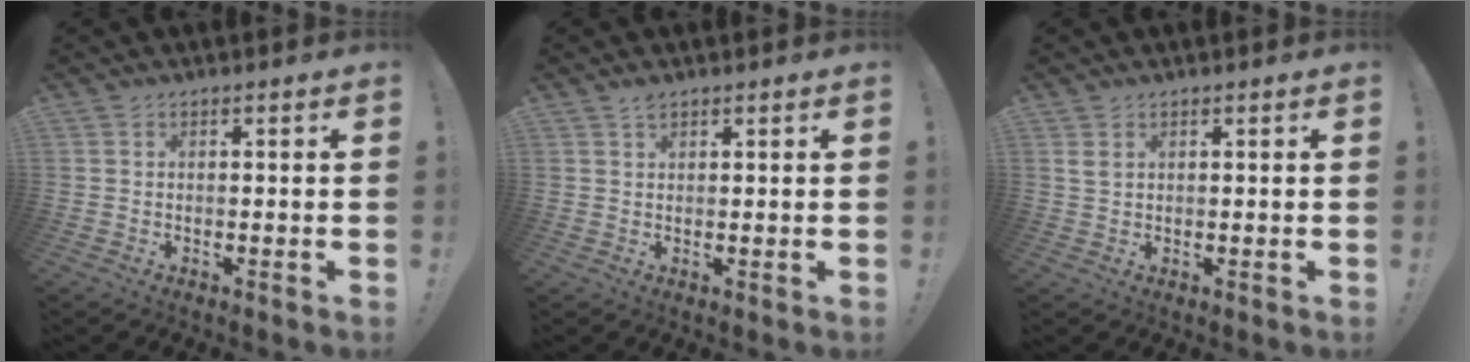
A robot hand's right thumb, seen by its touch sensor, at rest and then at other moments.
{"total": 1.4, "force": [1.1, 0.5, 0.6], "torque": [-0.004, -0.005, 0.020]}
{"total": 1.7, "force": [0.8, 0.9, 1.2], "torque": [-0.023, 0.002, 0.015]}